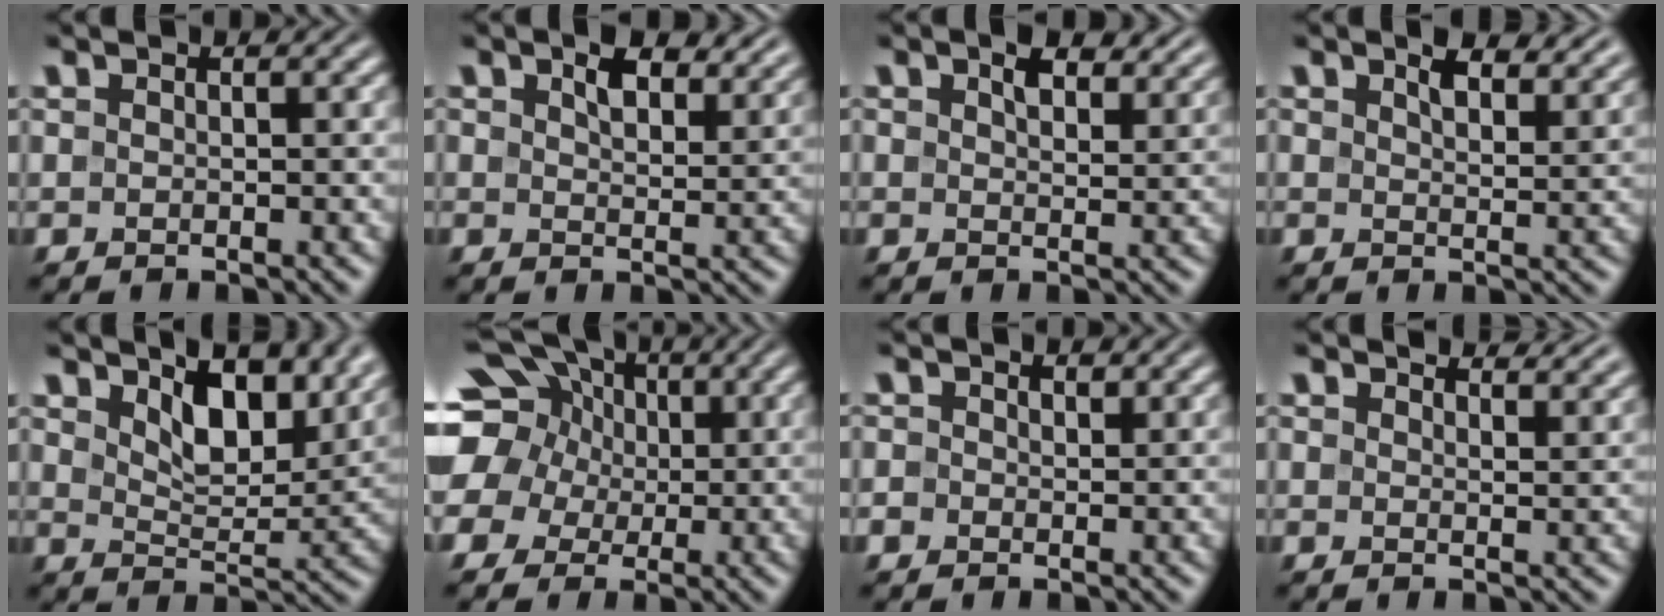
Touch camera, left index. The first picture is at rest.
{"total": 4.5, "force": [2.9, 1.9, 3.0], "torque": [-0.048, 0.001, 0.041]}
{"total": 3.8, "force": [2.5, 1.6, 2.4], "torque": [-0.041, 0.001, 0.037]}
{"total": 4.3, "force": [3.1, 1.4, 2.6], "torque": [-0.042, 0.002, 0.045]}
{"total": 7.3, "force": [4.1, 3.4, 5.0], "torque": [-0.087, -0.008, 0.065]}
{"total": 16.8, "force": [5.8, 13.9, 7.5], "torque": [-0.196, 0.046, 0.075]}
{"total": 1.2, "force": [0.3, 1.1, 0.5], "torque": [-0.012, -0.001, 0.002]}
{"total": 3.9, "force": [3.6, 0.8, 1.3], "torque": [-0.019, 0.005, 0.037]}